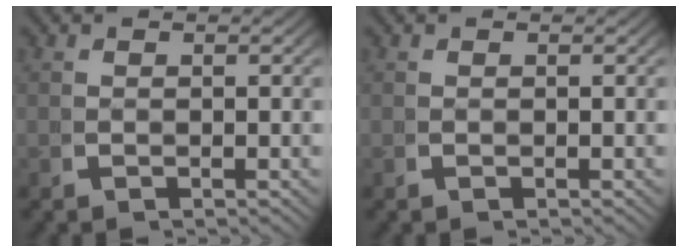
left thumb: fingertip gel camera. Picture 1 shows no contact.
{"total": 0.0}